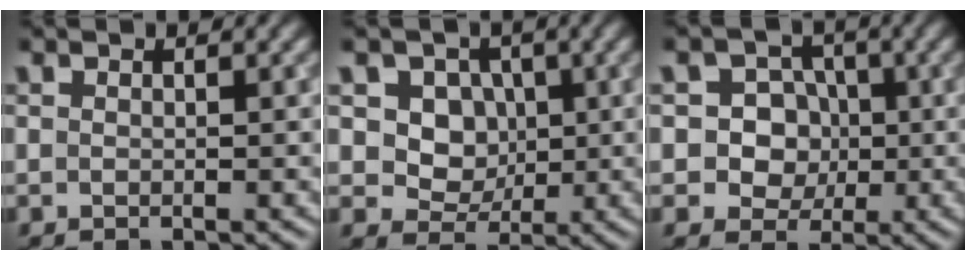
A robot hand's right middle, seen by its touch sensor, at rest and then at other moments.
{"total": 6.2, "force": [1.7, 5.2, 3.0], "torque": [-0.048, 0.005, 0.024]}
{"total": 6.1, "force": [0.3, 5.6, 2.5], "torque": [-0.013, 0.029, -0.014]}